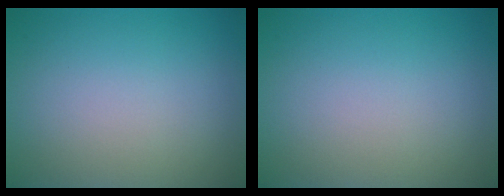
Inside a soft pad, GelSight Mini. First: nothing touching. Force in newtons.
{"total": 0.0}